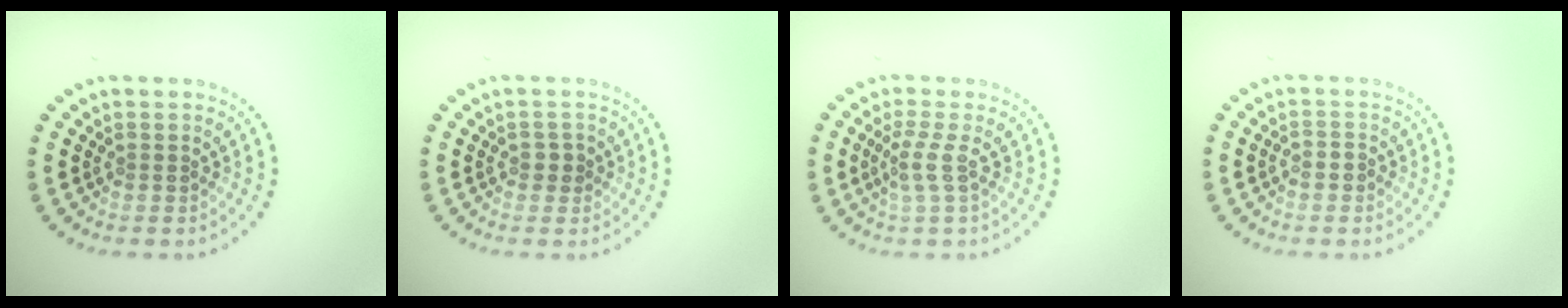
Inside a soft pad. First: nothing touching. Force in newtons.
{"total": 1.1, "press": 1.1, "slide": 0.3}
{"total": 1.9, "press": 1.5, "slide": 1.2}
{"total": 1.2, "press": 1.0, "slide": 0.6}